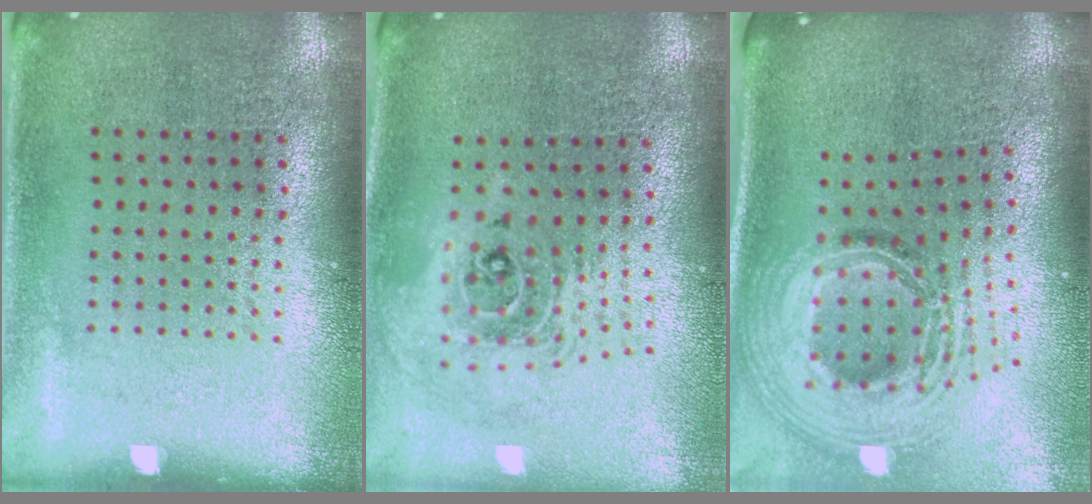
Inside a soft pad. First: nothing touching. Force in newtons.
{"total": 2.1, "press": 1.6, "slide": 1.4}
{"total": 2.7, "press": 1.8, "slide": 2.0}